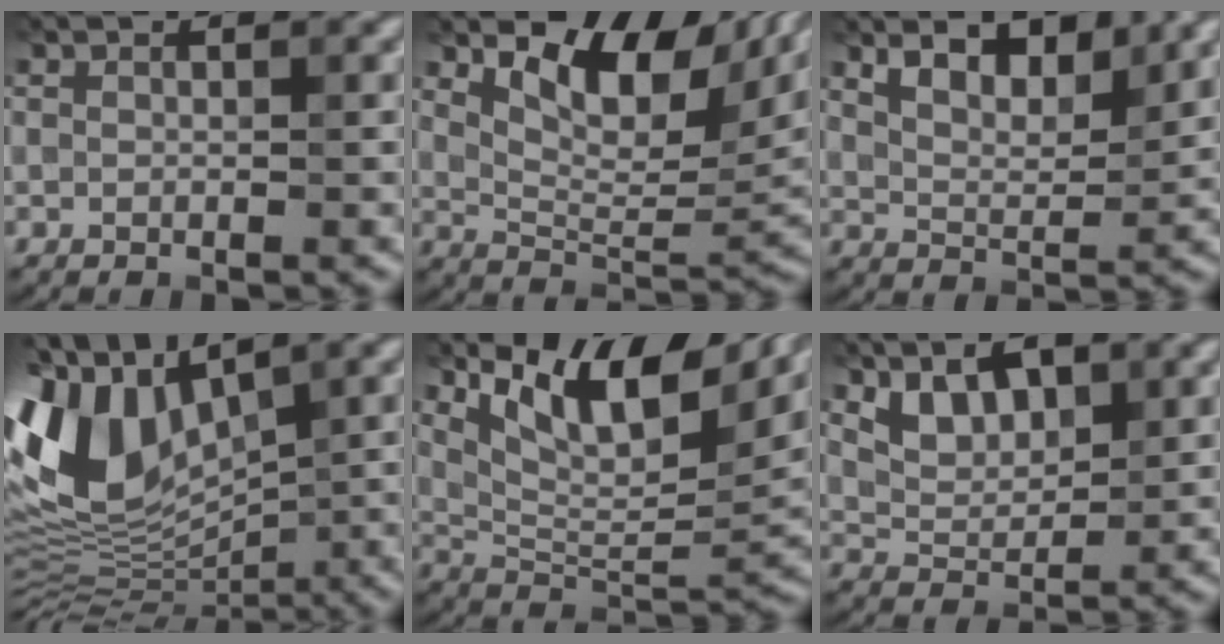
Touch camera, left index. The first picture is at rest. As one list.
[{"total": 10.6, "force": [4.7, 5.3, 7.9], "torque": [-0.122, -0.007, 0.087]}, {"total": 5.5, "force": [3.7, 2.0, 3.6], "torque": [-0.061, 0.005, 0.052]}, {"total": 12.5, "force": [1.5, 6.7, 10.5], "torque": [-0.225, 0.009, 0.032]}, {"total": 12.0, "force": [6.6, 4.5, 9.0], "torque": [-0.147, 0.006, 0.123]}, {"total": 4.2, "force": [2.1, 2.4, 2.8], "torque": [-0.056, -0.002, 0.036]}]